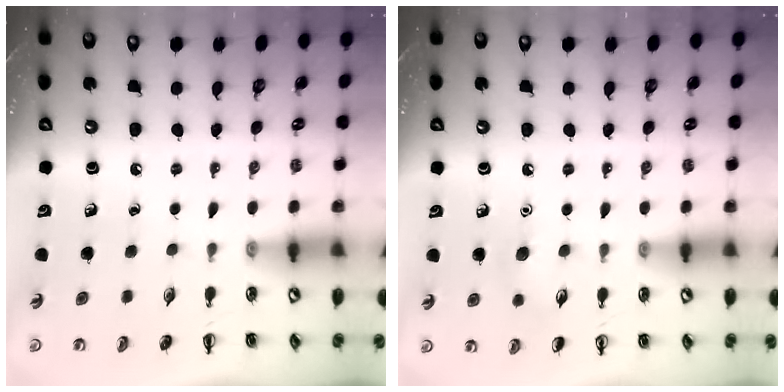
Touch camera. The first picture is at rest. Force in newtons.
{"total": 5.3, "press": 5.0, "slide": 1.7}